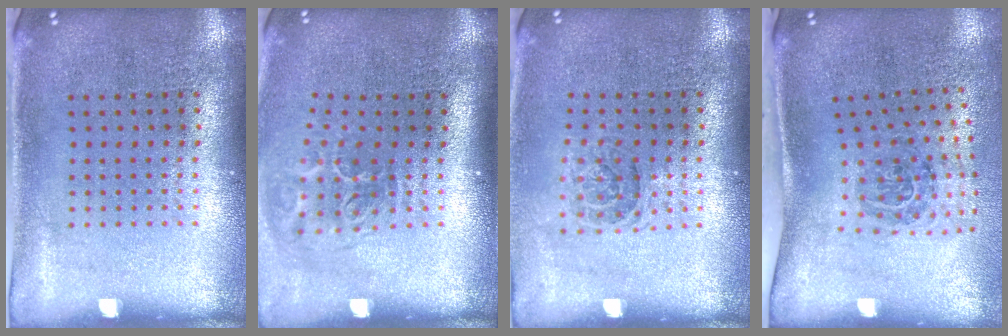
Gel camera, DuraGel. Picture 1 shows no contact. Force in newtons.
{"total": 2.1, "press": 1.3, "slide": 1.6}
{"total": 1.2, "press": 1.0, "slide": 0.6}
{"total": 1.9, "press": 1.2, "slide": 1.5}